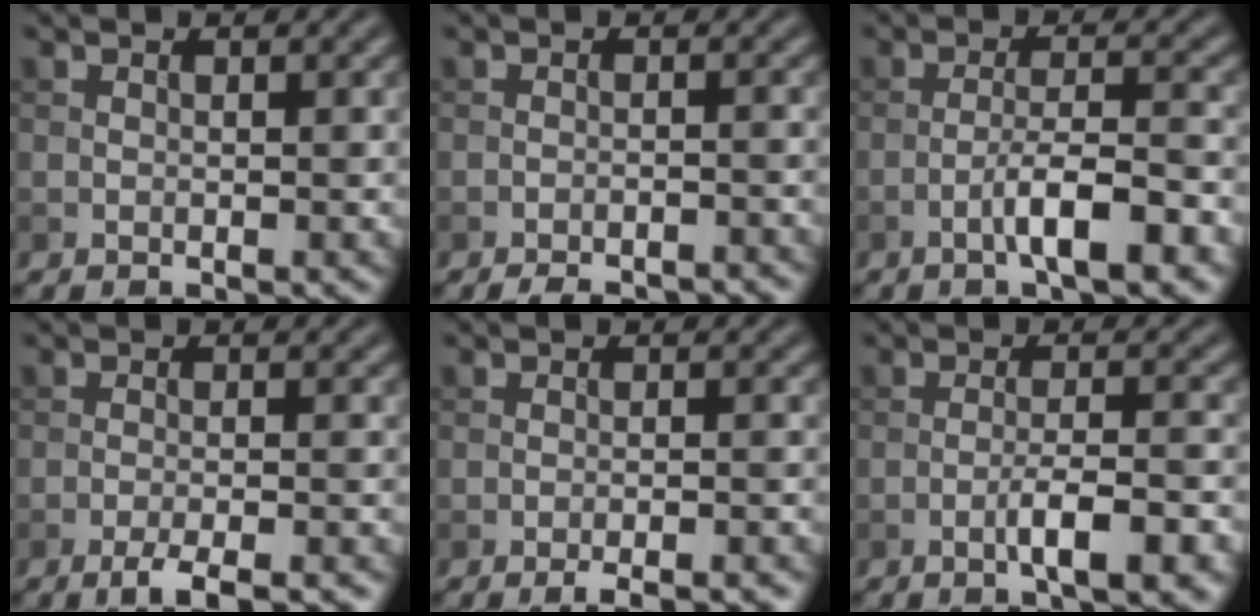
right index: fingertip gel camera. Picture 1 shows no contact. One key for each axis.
{"total": 3.9, "fx": -3.6, "fy": 0.7, "fz": 1.4, "tx": -0.024, "ty": -0.004, "tz": -0.051}
{"total": 4.7, "fx": -2.4, "fy": 0.8, "fz": 4.0, "tx": -0.069, "ty": 0.009, "tz": -0.043}
{"total": 3.8, "fx": -2.6, "fy": 0.7, "fz": 2.7, "tx": -0.042, "ty": -0.001, "tz": -0.045}
{"total": 3.4, "fx": -2.5, "fy": 0.6, "fz": 2.2, "tx": -0.030, "ty": 0.002, "tz": -0.037}
{"total": 4.1, "fx": -1.9, "fy": 0.7, "fz": 3.6, "tx": -0.062, "ty": 0.005, "tz": -0.033}